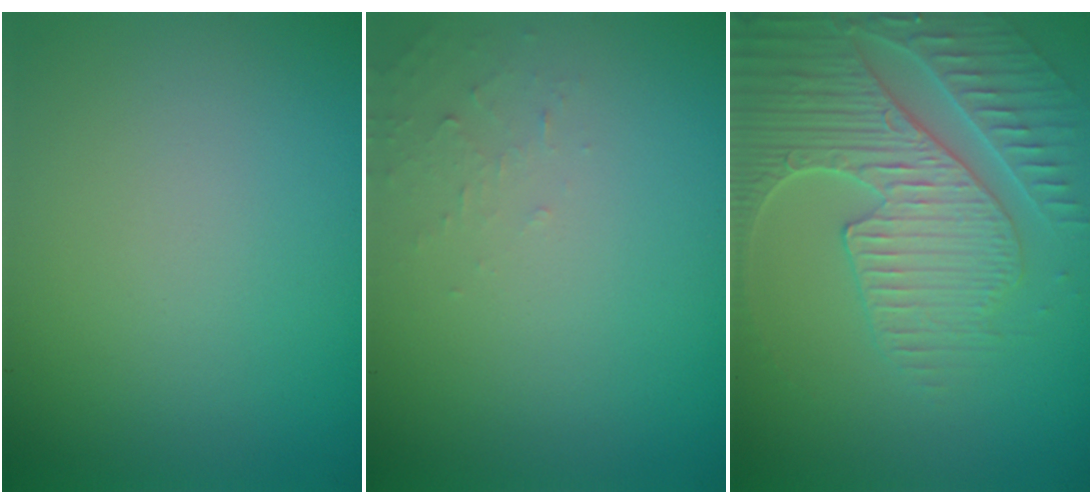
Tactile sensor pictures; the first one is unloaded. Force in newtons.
{"total": 0.9, "press": 0.9, "slide": 0.1}
{"total": 6.4, "press": 5.4, "slide": 3.5}